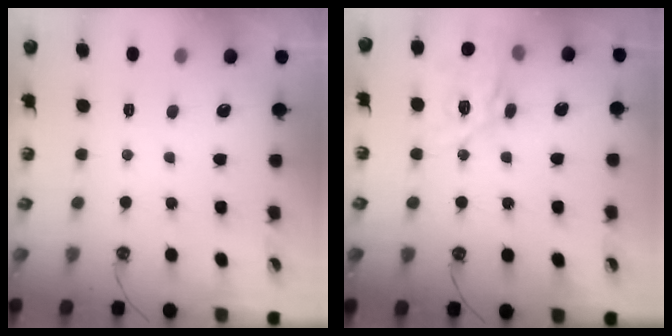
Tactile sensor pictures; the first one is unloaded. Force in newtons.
{"total": 16.0, "press": 16.0, "slide": 1.5}